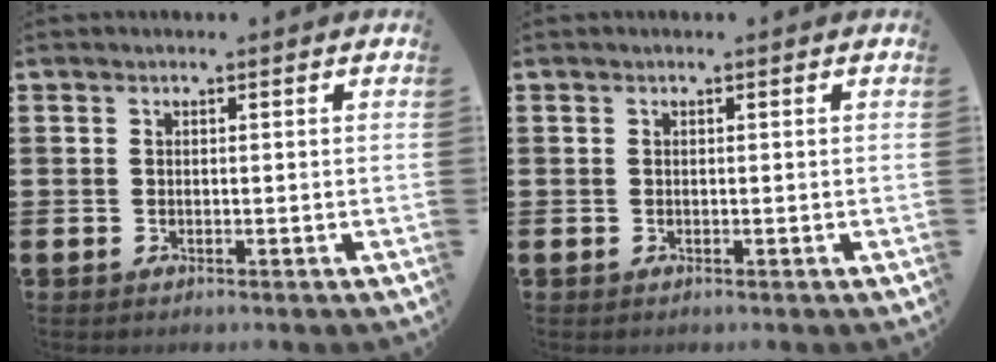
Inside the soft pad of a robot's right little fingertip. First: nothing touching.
{"total": 0.0}